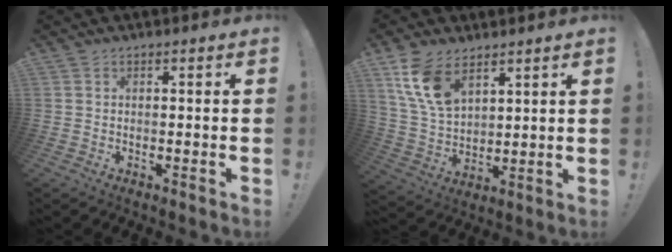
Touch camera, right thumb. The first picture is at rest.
{"total": 12.4, "force": [7.3, 7.1, 7.1], "torque": [-0.152, -0.028, 0.142]}